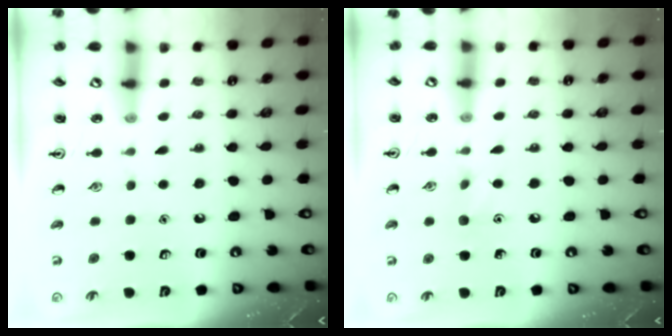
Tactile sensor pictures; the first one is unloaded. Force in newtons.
{"total": 5.4, "press": 5.3, "slide": 1.1}